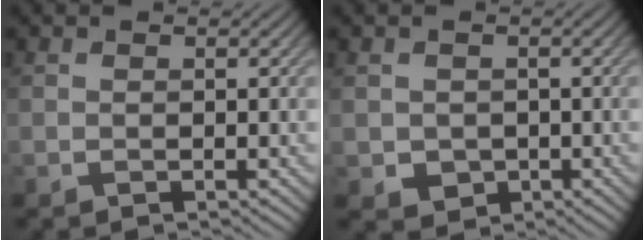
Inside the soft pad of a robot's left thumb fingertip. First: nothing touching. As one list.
[{"total": 2.5, "force": [-0.3, 2.3, 0.9], "torque": [-0.028, -0.013, -0.005]}]